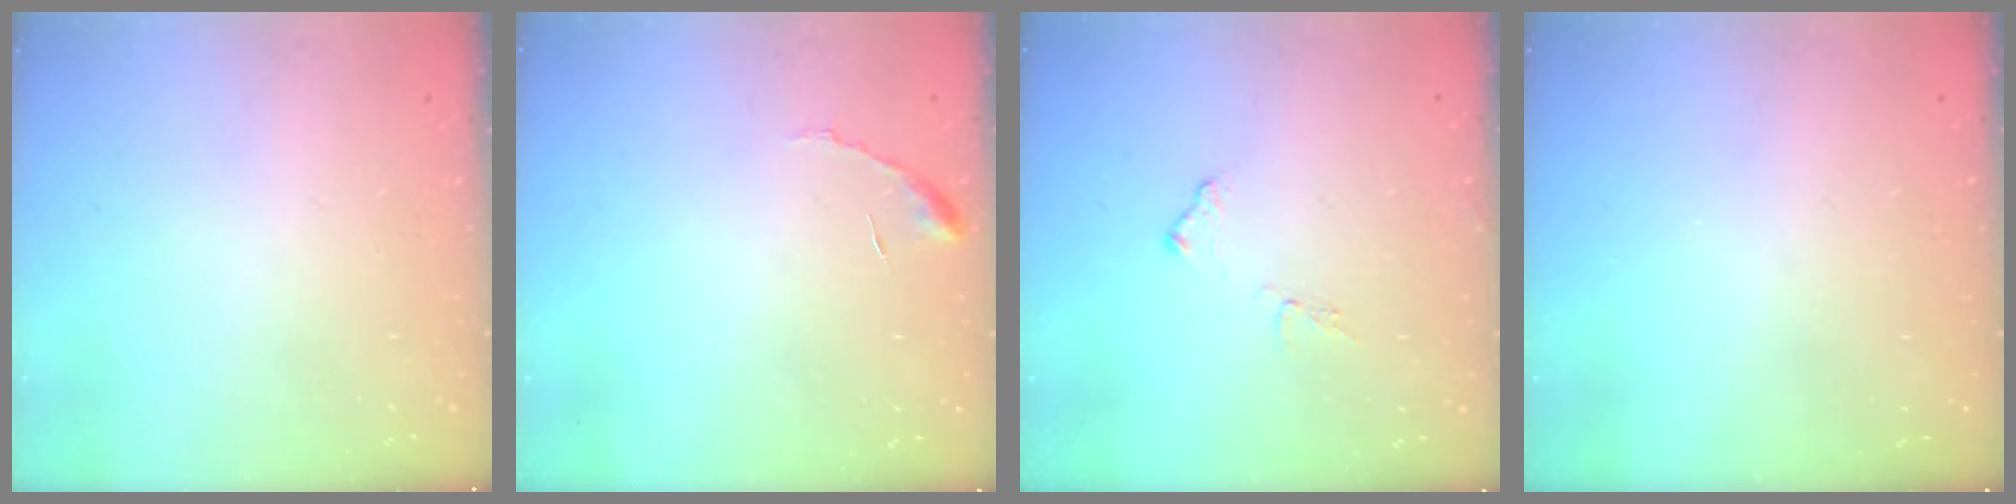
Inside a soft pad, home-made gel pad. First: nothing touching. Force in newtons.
{"total": 6.2, "press": 6.2, "slide": 0.4}
{"total": 8.0, "press": 8.0, "slide": 0.4}
{"total": 3.2, "press": 3.2, "slide": 0.1}